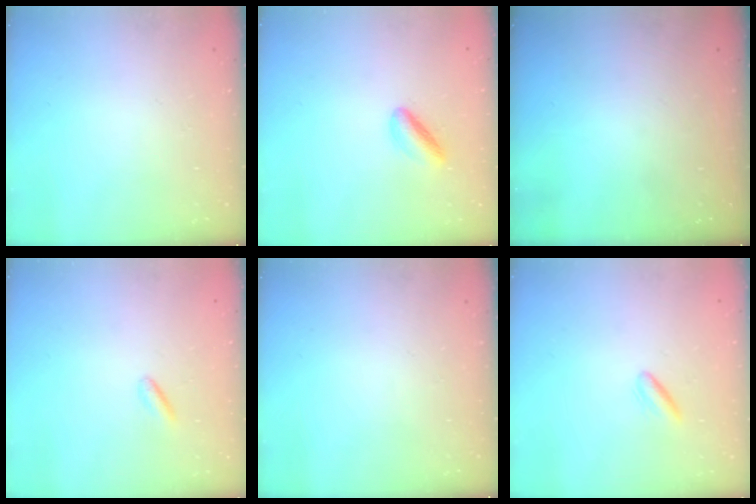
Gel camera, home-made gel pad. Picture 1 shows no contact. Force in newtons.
{"total": 4.6, "press": 4.6, "slide": 0.5}
{"total": 0.0}
{"total": 2.5, "press": 2.4, "slide": 0.7}
{"total": 0.0}
{"total": 2.1, "press": 1.9, "slide": 0.9}